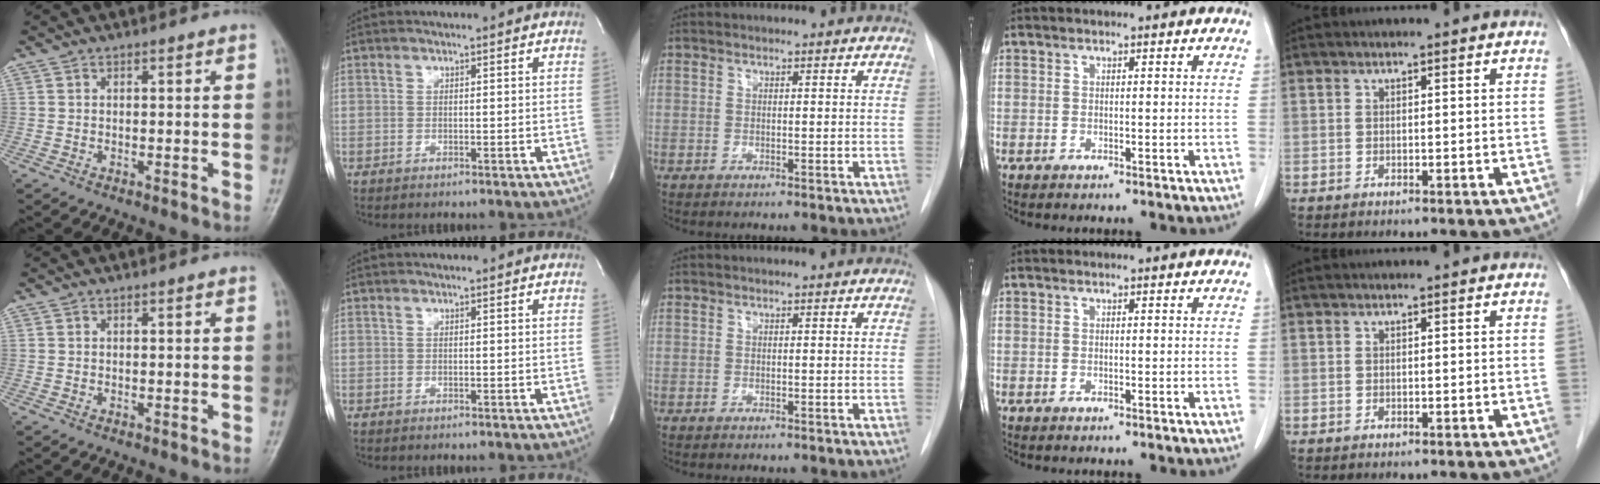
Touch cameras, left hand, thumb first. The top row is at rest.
{}